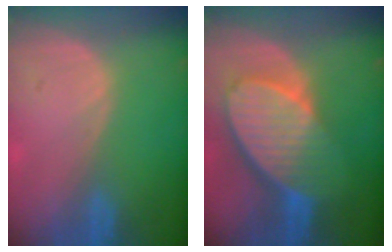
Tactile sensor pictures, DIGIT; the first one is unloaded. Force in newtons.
{"total": 10.2, "press": 9.0, "slide": 4.9}